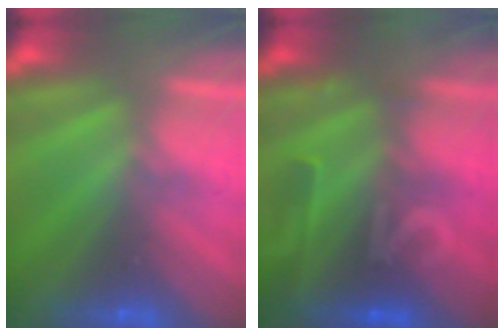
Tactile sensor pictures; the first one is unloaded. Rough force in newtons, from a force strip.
{"total": 2.3}